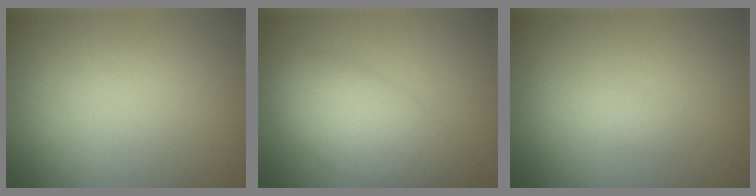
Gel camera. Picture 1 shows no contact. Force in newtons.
{"total": 5.6, "press": 5.6, "slide": 0.0}
{"total": 0.9, "press": 0.9, "slide": 0.1}